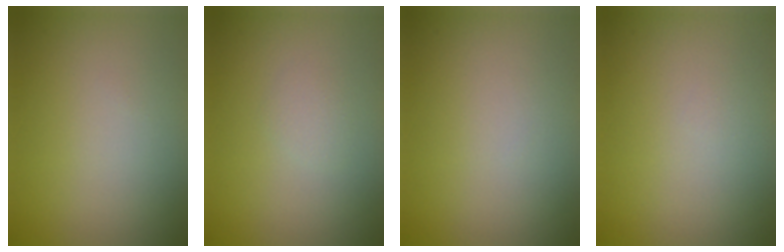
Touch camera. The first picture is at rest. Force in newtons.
{"total": 0.8, "press": 0.8, "slide": 0.1}
{"total": 0.0}
{"total": 0.0}